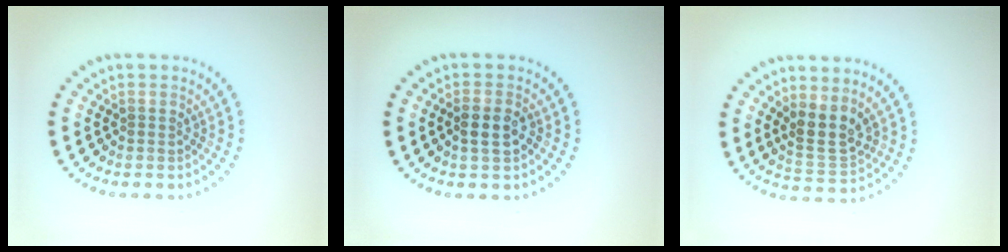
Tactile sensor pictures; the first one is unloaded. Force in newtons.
{"total": 2.4, "press": 2.4, "slide": 0.4}
{"total": 3.4, "press": 3.0, "slide": 1.5}